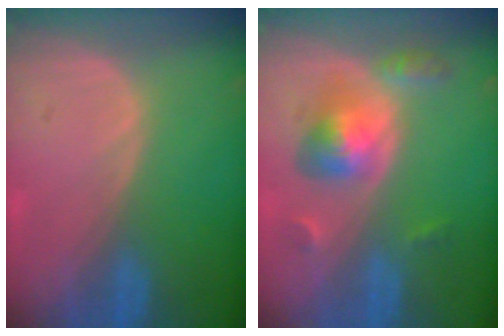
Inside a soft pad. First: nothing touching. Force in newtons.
{"total": 6.0, "press": 5.7, "slide": 1.9}